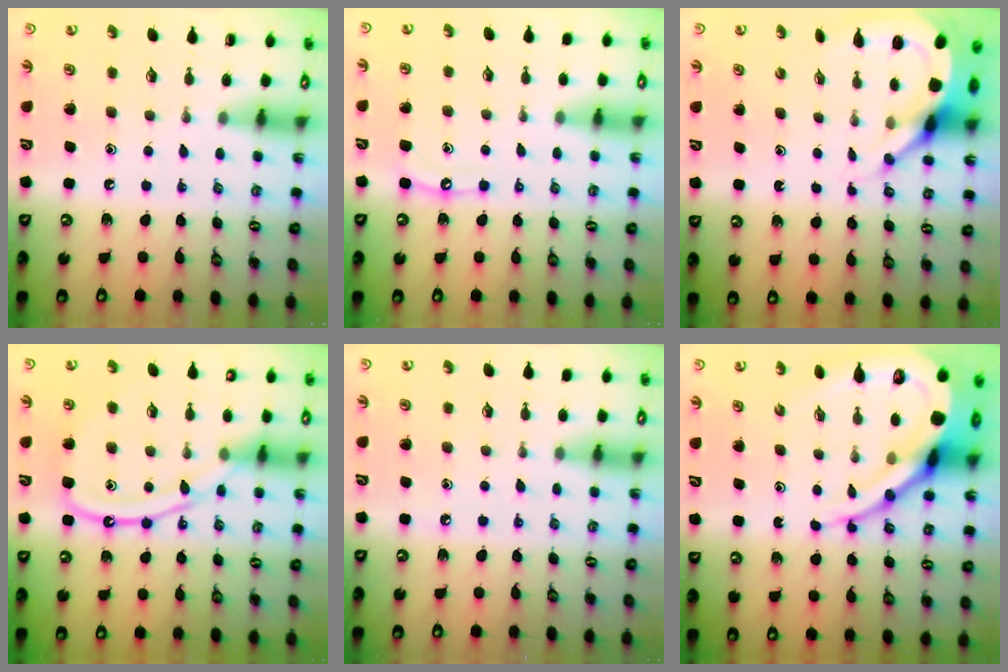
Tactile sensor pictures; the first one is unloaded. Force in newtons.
{"total": 6.3, "press": 6.2, "slide": 0.6}
{"total": 7.5, "press": 7.4, "slide": 1.0}
{"total": 12.0, "press": 11.9, "slide": 1.3}
{"total": 3.7, "press": 3.7, "slide": 0.6}
{"total": 15.0, "press": 14.9, "slide": 1.5}